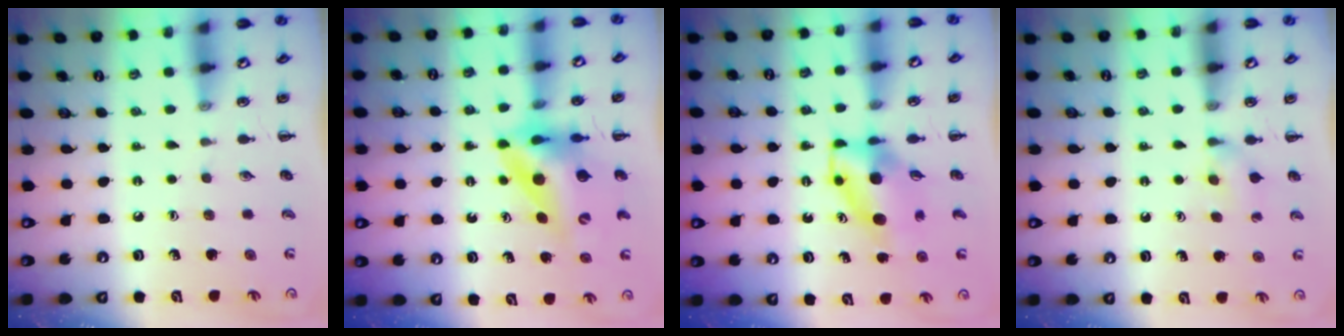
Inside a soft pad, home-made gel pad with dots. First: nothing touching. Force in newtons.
{"total": 11.0, "press": 10.5, "slide": 3.4}
{"total": 6.1, "press": 5.9, "slide": 1.6}
{"total": 4.7, "press": 4.4, "slide": 1.7}